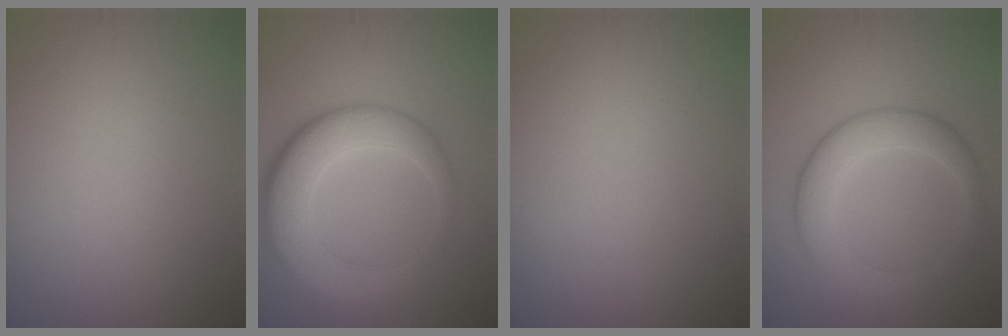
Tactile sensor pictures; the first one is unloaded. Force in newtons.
{"total": 7.7, "press": 7.7, "slide": 0.3}
{"total": 0.0}
{"total": 5.2, "press": 5.2, "slide": 0.2}